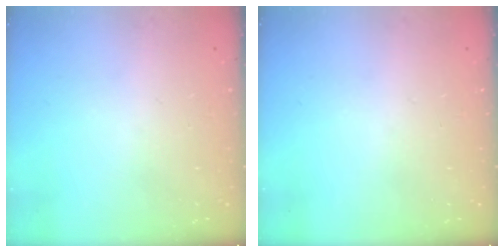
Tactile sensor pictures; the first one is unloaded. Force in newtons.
{"total": 0.0}